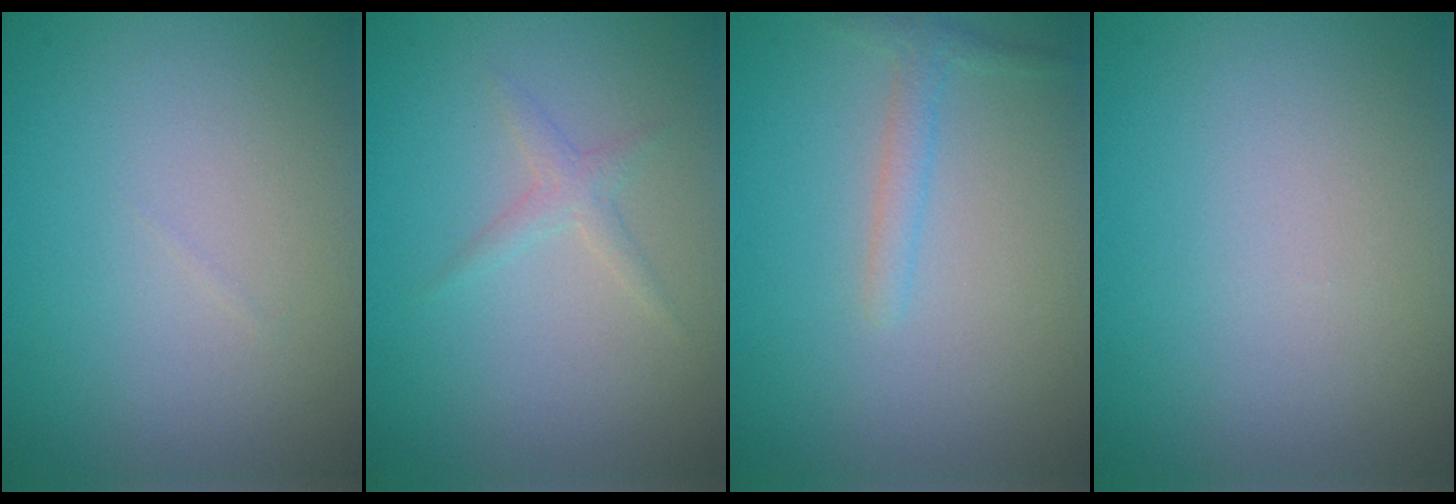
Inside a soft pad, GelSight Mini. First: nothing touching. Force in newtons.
{"total": 1.3, "press": 1.3, "slide": 0.0}
{"total": 1.4, "press": 1.4, "slide": 0.1}
{"total": 0.0}